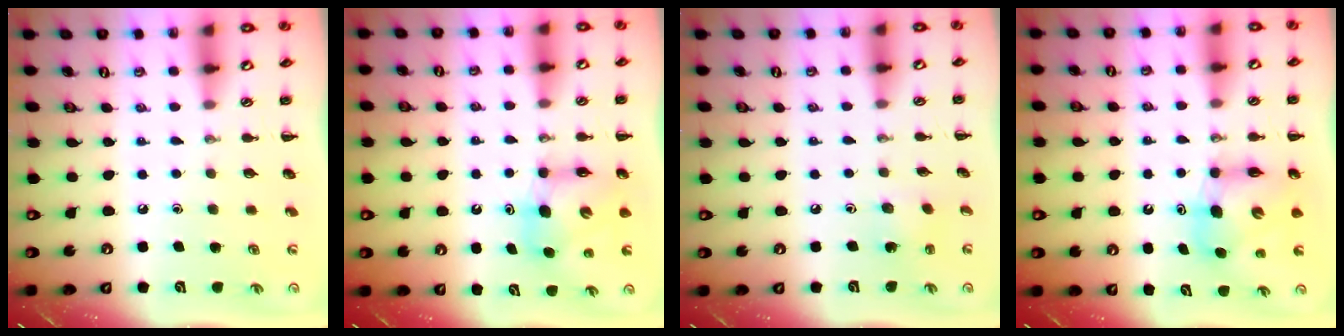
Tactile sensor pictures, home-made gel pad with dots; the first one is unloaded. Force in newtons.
{"total": 7.3, "press": 7.3, "slide": 0.4}
{"total": 3.0, "press": 2.8, "slide": 1.0}
{"total": 6.9, "press": 6.8, "slide": 0.9}